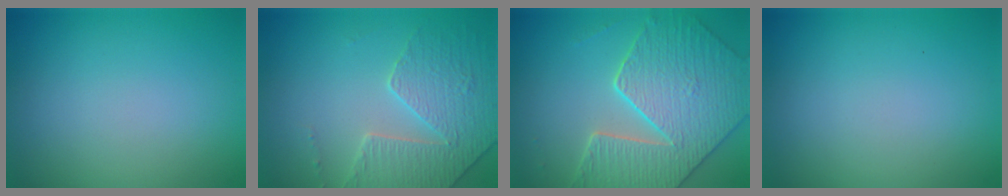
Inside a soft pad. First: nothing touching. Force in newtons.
{"total": 3.4, "press": 3.3, "slide": 1.0}
{"total": 6.0, "press": 5.4, "slide": 2.6}
{"total": 0.0}